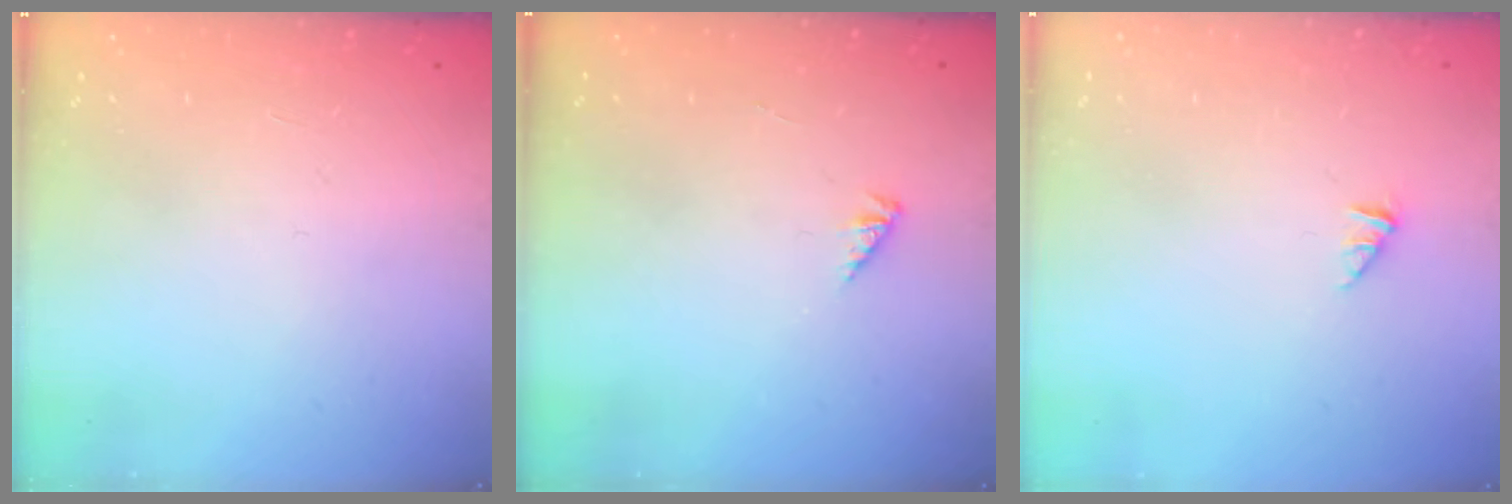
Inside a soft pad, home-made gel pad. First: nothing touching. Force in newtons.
{"total": 0.0}
{"total": 0.0}